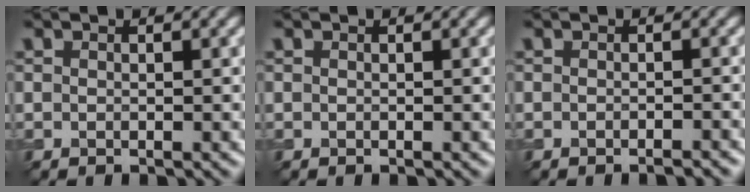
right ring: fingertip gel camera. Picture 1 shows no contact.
{"total": 0.0}
{"total": 0.9, "force": [-0.8, 0.1, 0.5], "torque": [-0.005, 0.000, -0.012]}